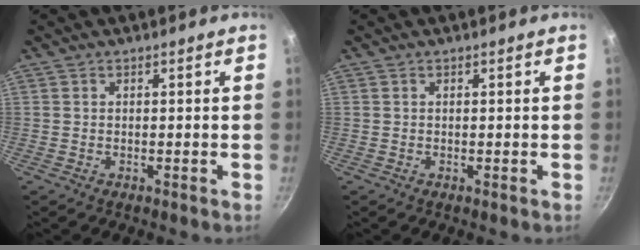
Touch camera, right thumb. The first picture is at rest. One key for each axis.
{"total": 0.0}